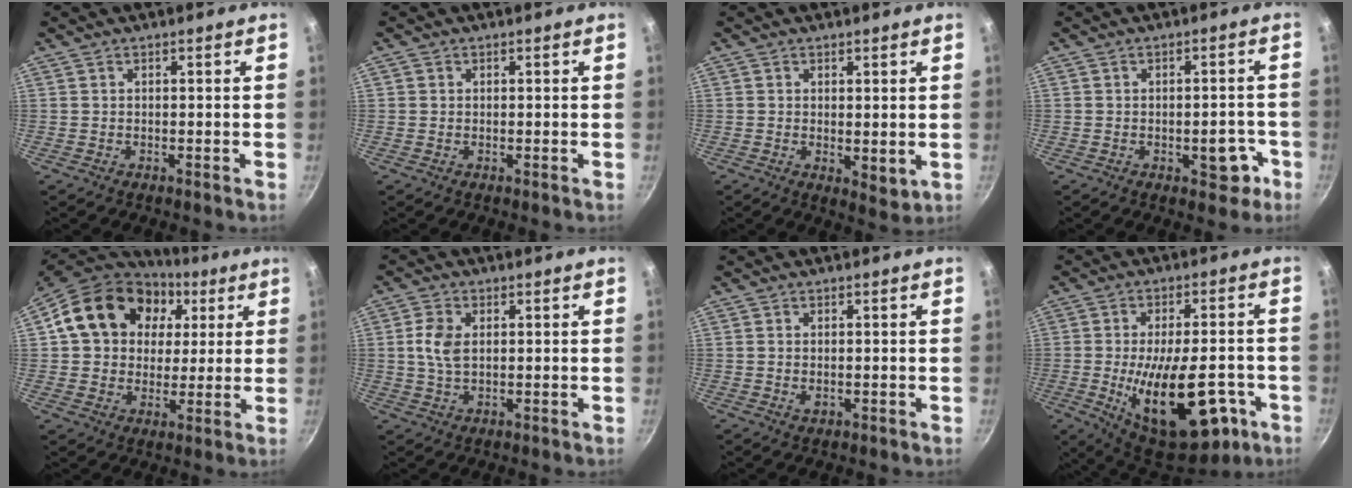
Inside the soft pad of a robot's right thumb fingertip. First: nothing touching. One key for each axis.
{"total": 0.7, "fx": 0.1, "fy": 0.6, "fz": 0.1, "tx": 0.001, "ty": 0.000, "tz": -0.002}
{"total": 4.0, "fx": 0.5, "fy": 2.1, "fz": 3.4, "tx": -0.048, "ty": -0.018, "tz": 0.008}
{"total": 5.7, "fx": -2.3, "fy": 3.2, "fz": 4.1, "tx": -0.020, "ty": 0.020, "tz": -0.027}
{"total": 20.1, "fx": 5.9, "fy": 16.1, "fz": 10.5, "tx": -0.170, "ty": 0.019, "tz": 0.093}
{"total": 5.4, "fx": 0.8, "fy": 3.3, "fz": 4.1, "tx": -0.078, "ty": 0.003, "tz": 0.015}
{"total": 1.6, "fx": -0.2, "fy": 1.0, "fz": 1.2, "tx": -0.021, "ty": -0.002, "tz": -0.003}
{"total": 21.7, "fx": -6.6, "fy": 10.0, "fz": 18.1, "tx": -0.248, "ty": 0.009, "tz": -0.082}